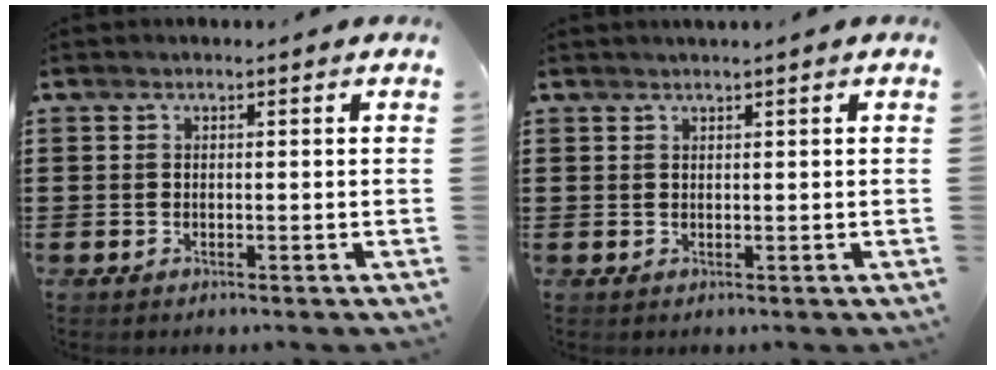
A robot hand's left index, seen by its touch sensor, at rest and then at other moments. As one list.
[{"total": 0.6, "force": [0.4, -0.2, 0.4], "torque": [-0.005, -0.002, 0.008]}]